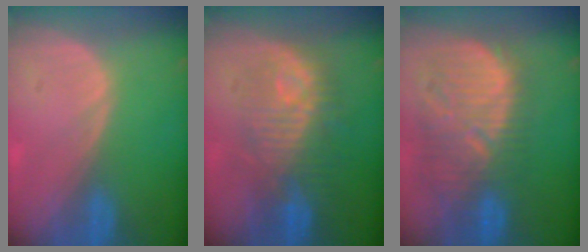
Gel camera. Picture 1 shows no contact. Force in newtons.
{"total": 9.4, "press": 9.4, "slide": 1.2}
{"total": 12.3, "press": 11.2, "slide": 5.1}